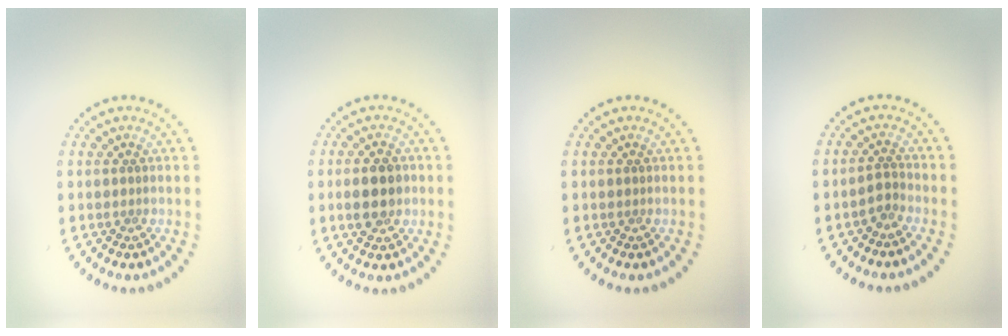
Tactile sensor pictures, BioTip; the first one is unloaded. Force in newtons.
{"total": 3.8, "press": 3.8, "slide": 0.2}
{"total": 0.0}
{"total": 1.3, "press": 1.1, "slide": 0.7}